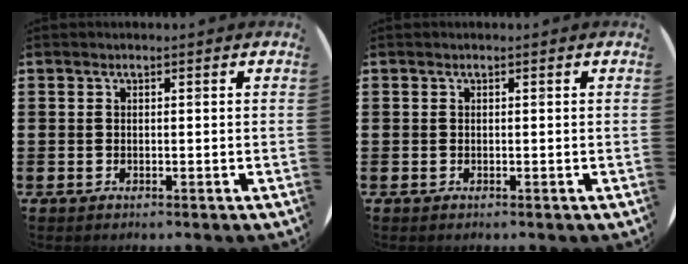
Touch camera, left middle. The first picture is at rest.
{"total": 0.0}